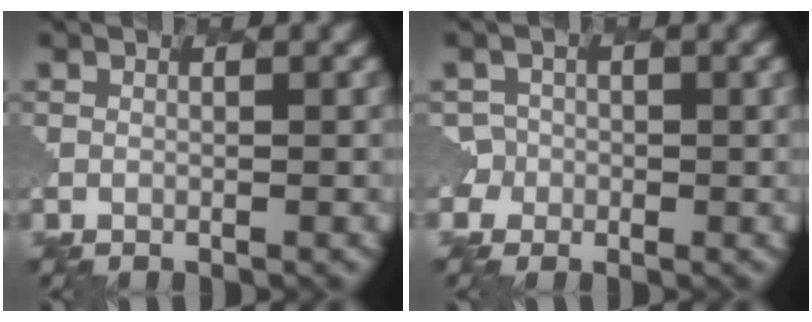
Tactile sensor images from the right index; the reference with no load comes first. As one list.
[{"total": 2.9, "force": [-1.5, 2.0, -1.4], "torque": [0.024, 0.006, -0.027]}]